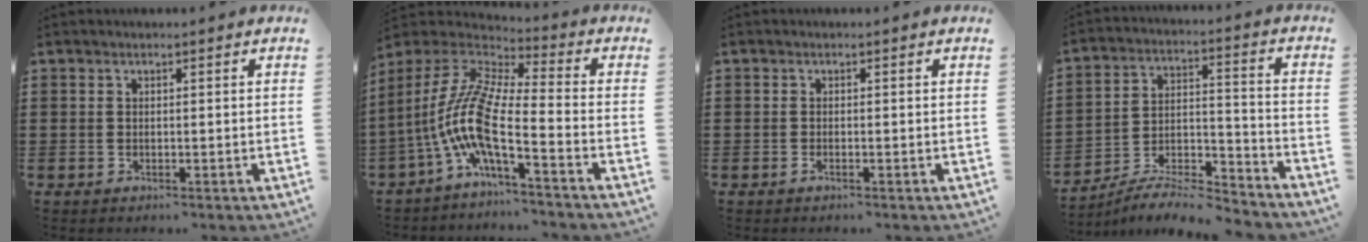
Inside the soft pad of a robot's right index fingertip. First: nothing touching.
{"total": 10.6, "force": [-4.4, 2.3, 9.4], "torque": [-0.231, -0.030, -0.102]}
{"total": 0.5, "force": [-0.2, 0.1, 0.5], "torque": [-0.009, -0.003, -0.004]}
{"total": 7.9, "force": [-7.4, 1.1, 2.6], "torque": [-0.040, 0.009, -0.145]}